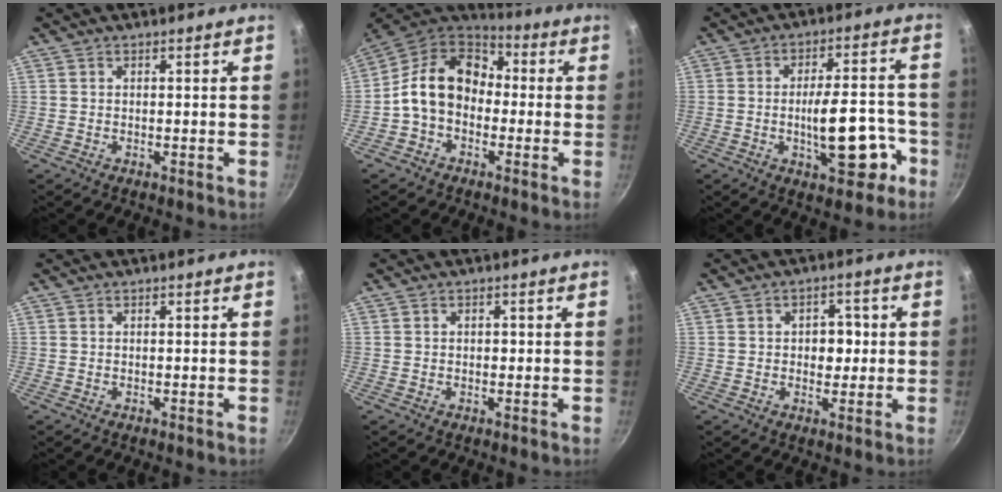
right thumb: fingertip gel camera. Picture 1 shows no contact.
{"total": 14.6, "force": [-0.7, 11.2, 9.4], "torque": [-0.130, 0.044, -0.034]}
{"total": 13.5, "force": [-4.4, 5.8, 11.4], "torque": [-0.133, 0.040, -0.053]}
{"total": 0.0}
{"total": 1.2, "force": [0.1, 0.9, 0.8], "torque": [-0.009, 0.005, 0.002]}
{"total": 5.2, "force": [0.4, 3.8, 3.5], "torque": [-0.018, 0.004, 0.001]}